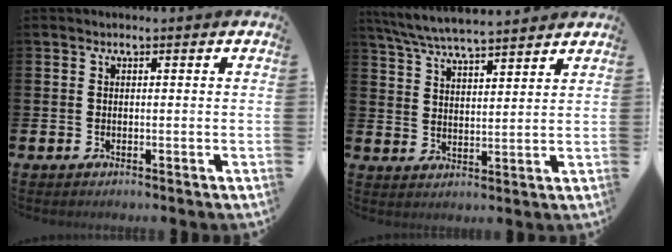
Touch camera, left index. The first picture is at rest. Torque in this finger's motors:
{"motor_torque": [1.06, -1.07, 0.81, 0.21]}